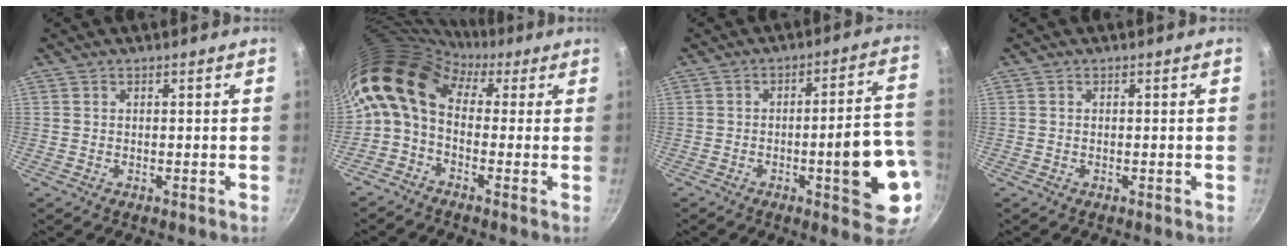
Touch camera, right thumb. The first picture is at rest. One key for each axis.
{"total": 14.1, "fx": 2.4, "fy": 9.7, "fz": 9.9, "tx": -0.189, "ty": 0.029, "tz": 0.014}
{"total": 14.1, "fx": -3.4, "fy": 3.7, "fz": 13.2, "tx": -0.151, "ty": 0.022, "tz": -0.043}
{"total": 0.0}